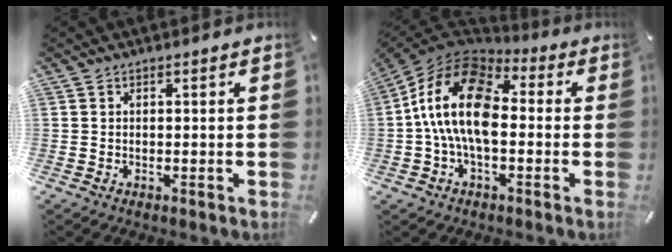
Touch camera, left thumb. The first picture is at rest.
{"total": 16.7, "force": [-1.5, 10.0, 13.3], "torque": [-0.269, 0.021, -0.028]}